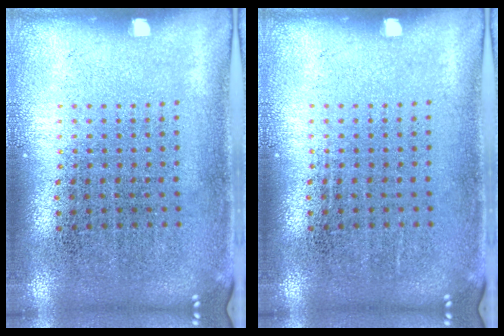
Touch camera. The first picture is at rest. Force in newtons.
{"total": 0.0}